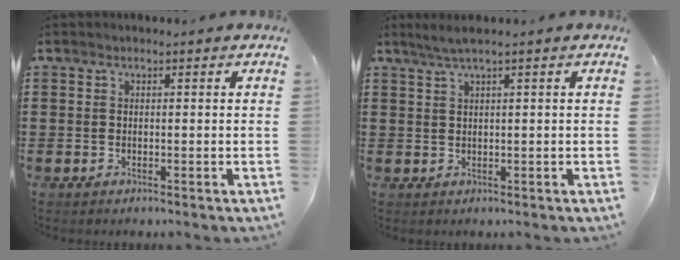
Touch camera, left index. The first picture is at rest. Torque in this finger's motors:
{"motor_torque": [0.24, -0.19, 0.12, 0.04]}